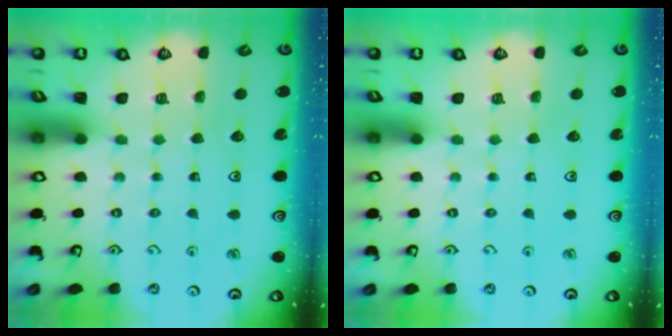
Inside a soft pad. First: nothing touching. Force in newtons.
{"total": 0.0}